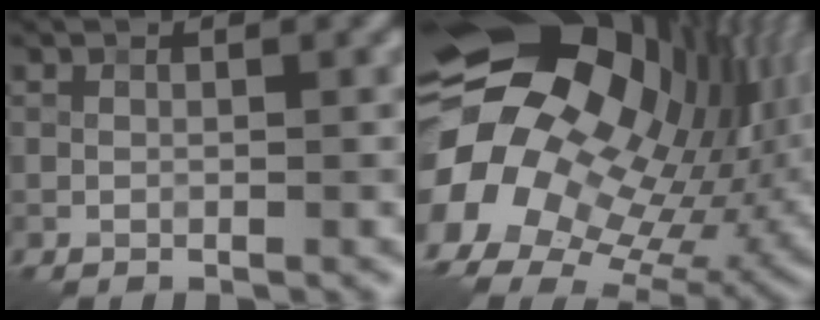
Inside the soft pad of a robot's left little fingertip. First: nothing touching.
{"total": 20.4, "force": [-0.5, 15.6, 13.1], "torque": [-0.228, -0.014, -0.005]}